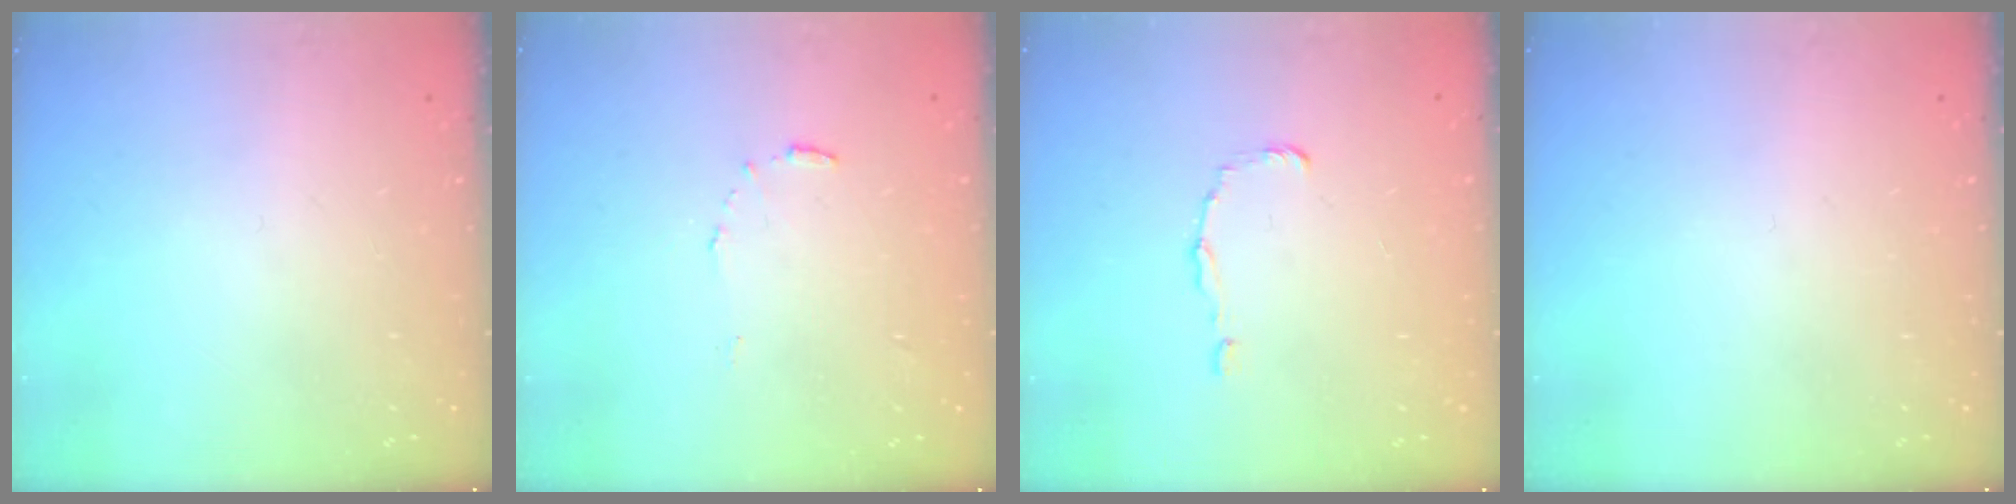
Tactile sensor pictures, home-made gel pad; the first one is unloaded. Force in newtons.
{"total": 4.4, "press": 4.4, "slide": 0.2}
{"total": 1.0, "press": 1.0, "slide": 0.0}
{"total": 0.0}